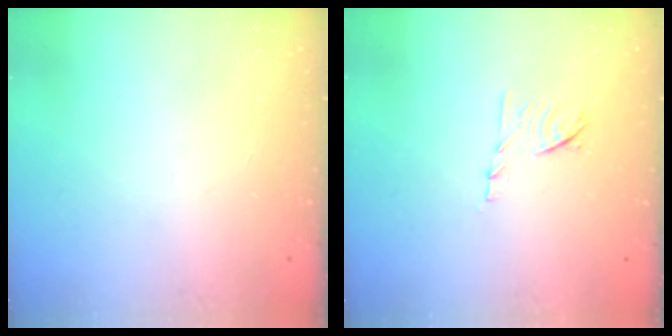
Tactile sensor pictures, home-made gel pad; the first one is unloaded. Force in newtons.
{"total": 6.9, "press": 6.8, "slide": 1.0}